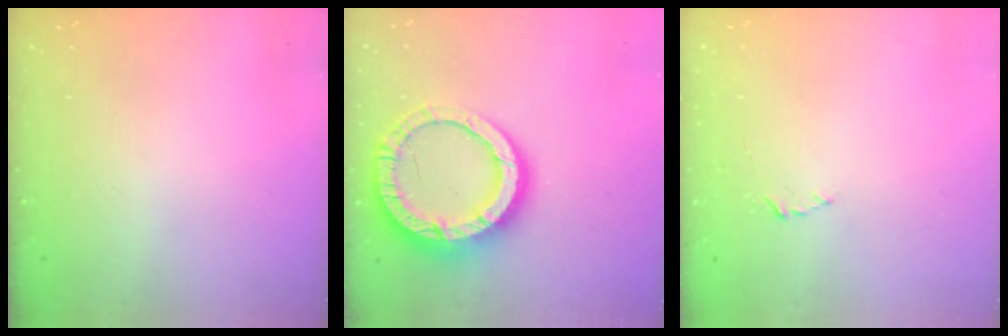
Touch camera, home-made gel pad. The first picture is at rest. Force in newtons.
{"total": 18.6, "press": 18.5, "slide": 1.6}
{"total": 1.9, "press": 1.9, "slide": 0.2}